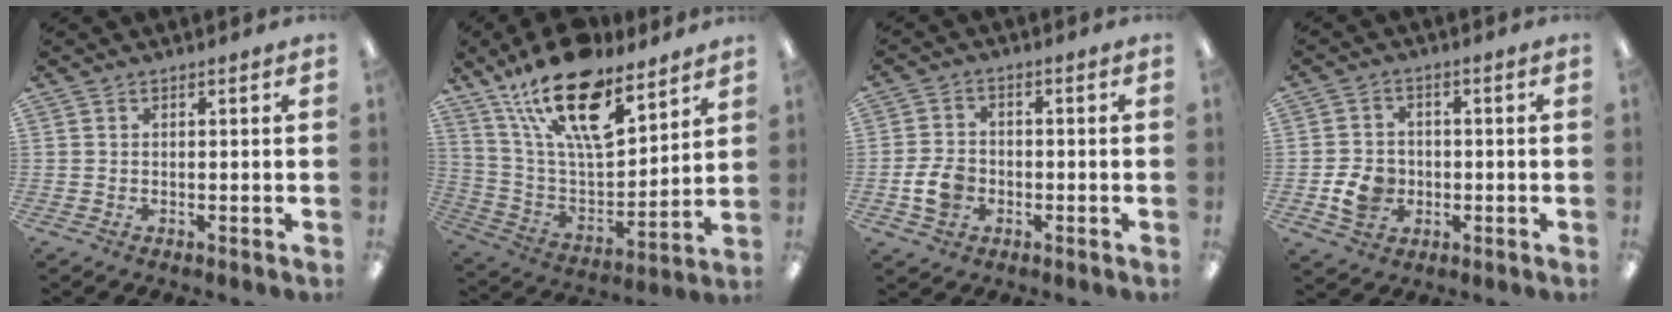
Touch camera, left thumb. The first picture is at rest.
{"total": 21.9, "force": [14.6, 8.5, 13.9], "torque": [-0.253, -0.082, 0.255]}
{"total": 6.4, "force": [-1.9, 4.7, 3.8], "torque": [-0.083, 0.009, -0.034]}
{"total": 6.8, "force": [-1.8, 5.7, 3.2], "torque": [-0.067, 0.009, -0.032]}